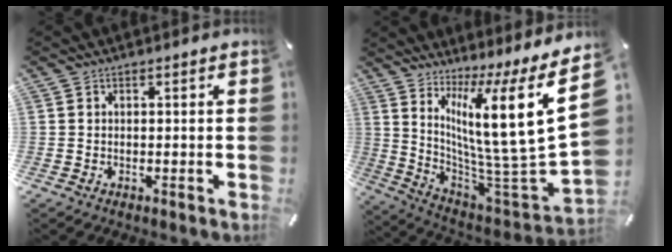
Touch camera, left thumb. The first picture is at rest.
{"total": 21.3, "force": [8.0, 3.3, 19.4], "torque": [-0.323, -0.092, 0.122]}